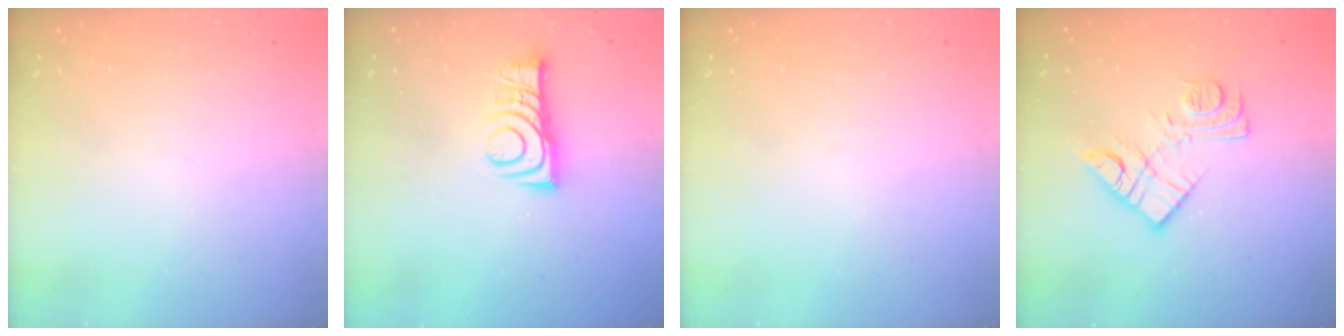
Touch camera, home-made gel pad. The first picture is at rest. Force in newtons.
{"total": 9.1, "press": 9.1, "slide": 0.4}
{"total": 0.0}
{"total": 11.8, "press": 11.8, "slide": 0.7}